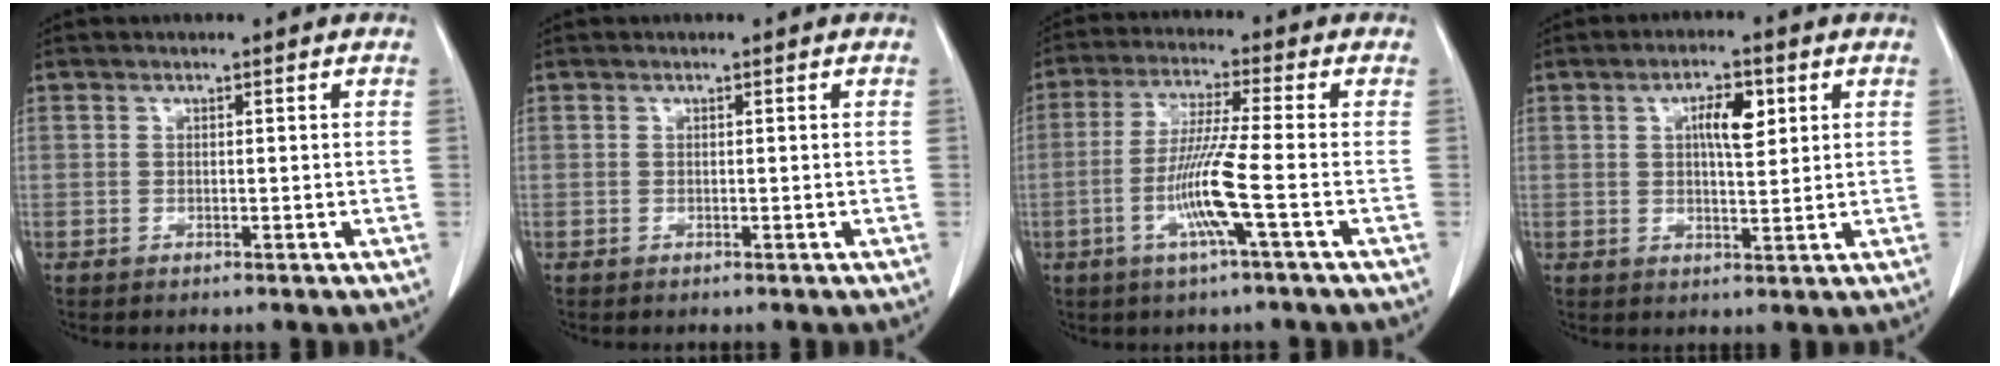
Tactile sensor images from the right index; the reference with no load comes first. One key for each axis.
{"total": 0.0}
{"total": 9.0, "fx": -2.8, "fy": -1.1, "fz": 8.4, "tx": -0.169, "ty": -0.011, "tz": -0.057}
{"total": 5.3, "fx": 1.8, "fy": 1.7, "fz": 4.7, "tx": -0.079, "ty": 0.004, "tz": 0.030}